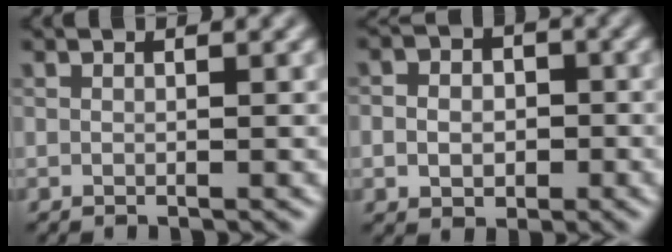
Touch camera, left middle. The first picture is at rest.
{"total": 3.6, "force": [-0.7, 3.0, 1.9], "torque": [-0.019, 0.010, -0.027]}